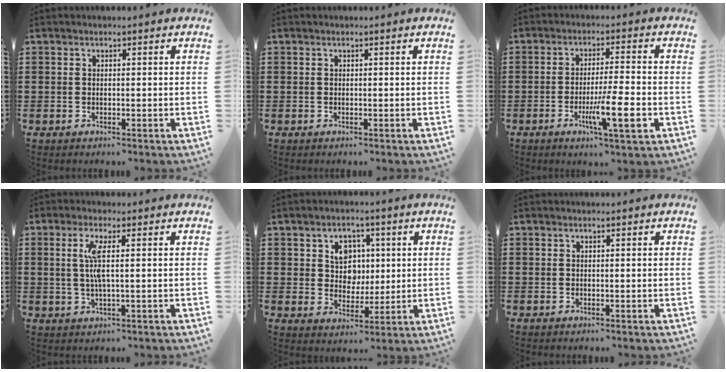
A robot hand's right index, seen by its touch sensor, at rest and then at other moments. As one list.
[{"total": 0.0}, {"total": 8.3, "force": [-2.8, 0.8, 7.8], "torque": [-0.137, -0.011, -0.049]}, {"total": 4.3, "force": [0.5, 0.2, 4.3], "torque": [-0.097, -0.009, 0.001]}, {"total": 5.6, "force": [1.5, 4.9, 2.1], "torque": [-0.048, 0.012, 0.021]}, {"total": 0.0}]